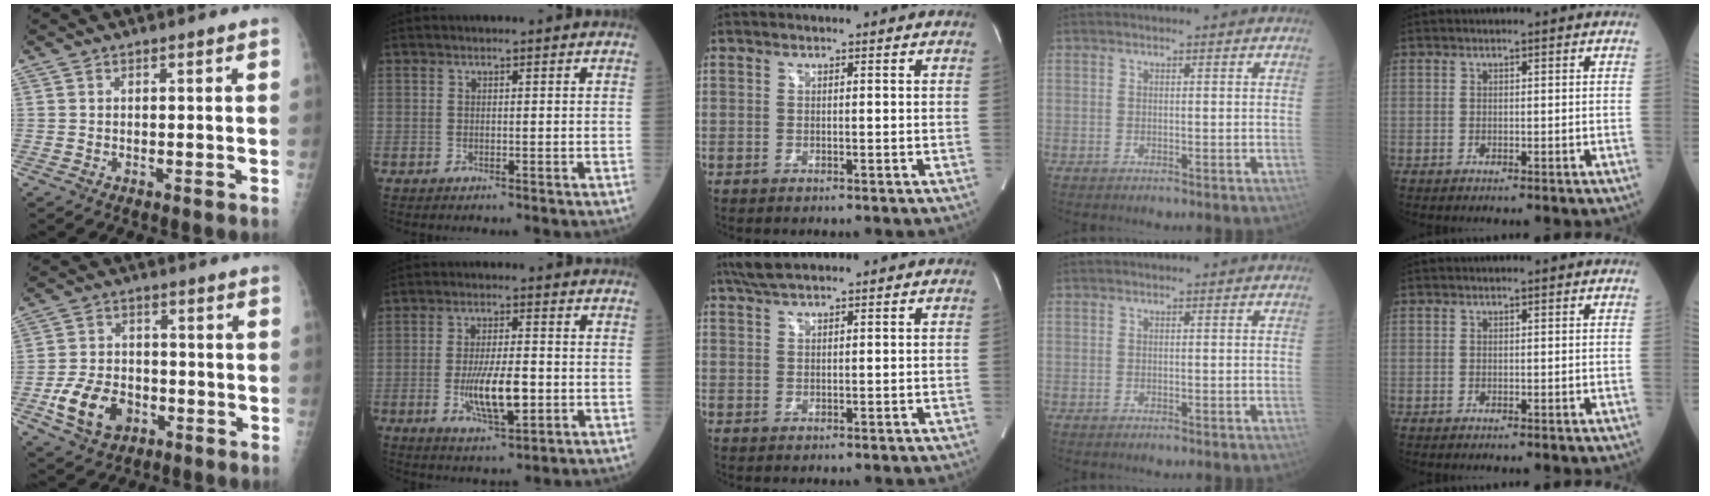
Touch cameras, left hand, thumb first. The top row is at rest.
{"thumb": {"total": 11.0, "force": [-4.0, 7.9, 6.5], "torque": [-0.100, 0.015, -0.070]}, "index": {"total": 8.5, "force": [-1.8, 2.5, 8.0], "torque": [-0.155, -0.013, -0.027]}, "middle": {"total": 4.2, "force": [3.5, 0.7, 2.2], "torque": [-0.051, 0.018, 0.068]}}